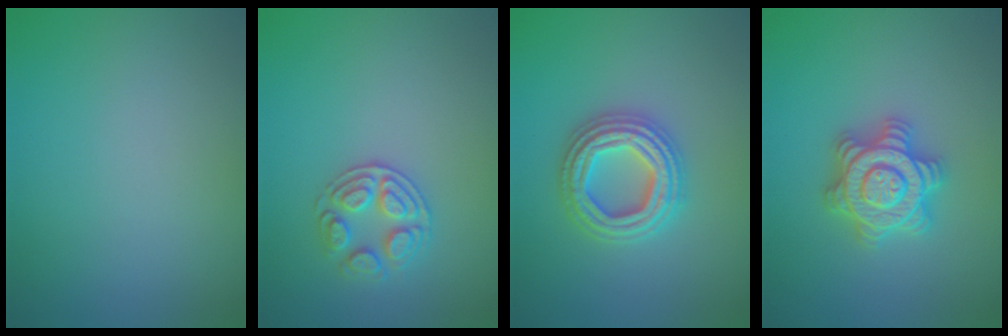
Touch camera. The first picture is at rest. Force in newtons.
{"total": 2.6, "press": 2.6, "slide": 0.4}
{"total": 4.8, "press": 4.7, "slide": 0.8}
{"total": 4.6, "press": 4.6, "slide": 0.7}